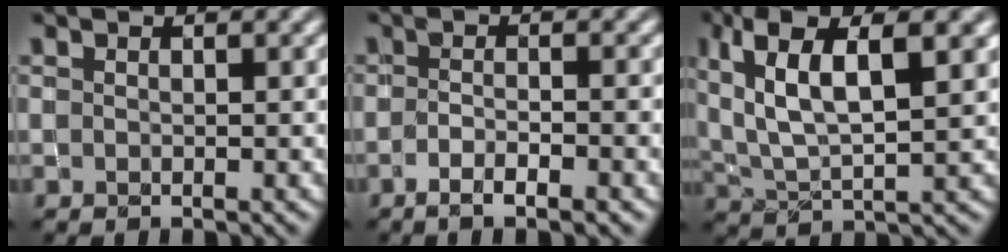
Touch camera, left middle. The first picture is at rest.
{"total": 3.1, "force": [-1.7, 0.7, 2.5], "torque": [-0.041, 0.001, -0.030]}
{"total": 9.0, "force": [3.6, 3.5, 7.5], "torque": [-0.149, 0.013, 0.065]}